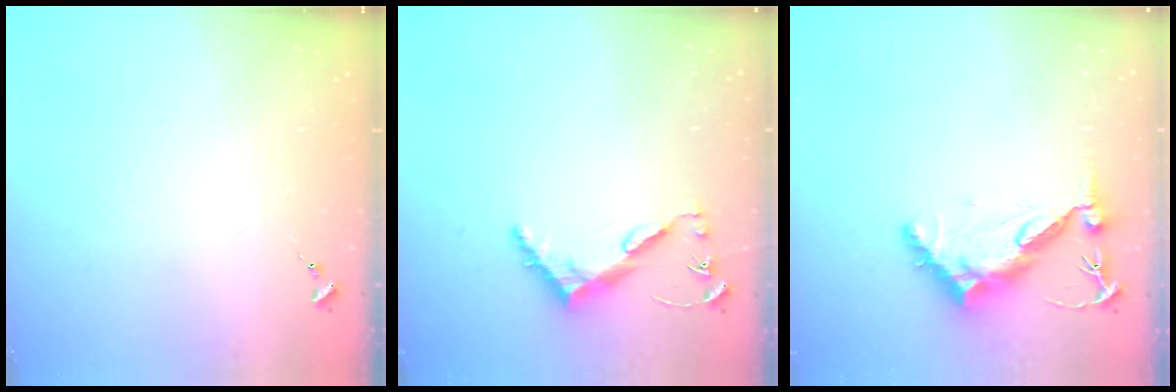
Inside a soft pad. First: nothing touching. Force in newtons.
{"total": 8.2, "press": 8.1, "slide": 0.6}
{"total": 10.4, "press": 10.3, "slide": 0.9}